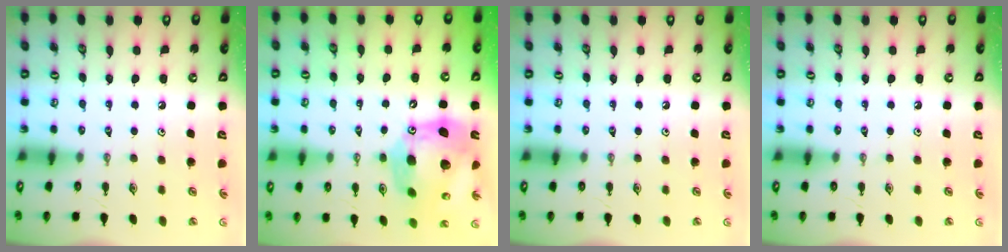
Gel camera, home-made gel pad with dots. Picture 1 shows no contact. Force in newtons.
{"total": 20.7, "press": 20.6, "slide": 2.0}
{"total": 0.0}
{"total": 0.0}